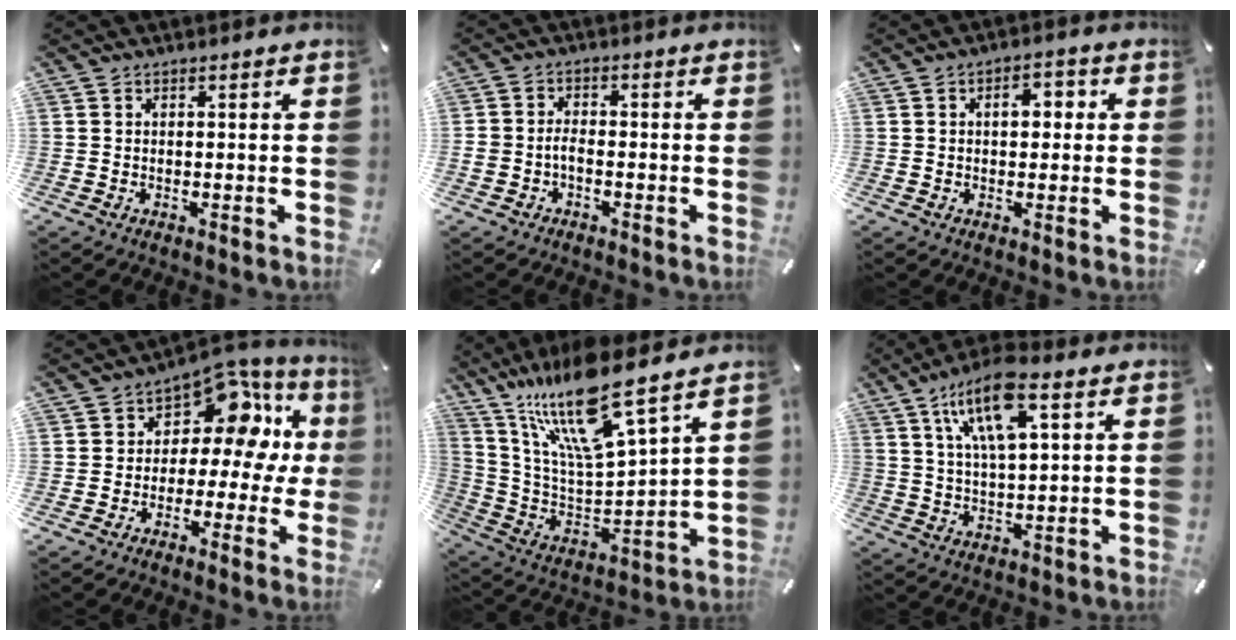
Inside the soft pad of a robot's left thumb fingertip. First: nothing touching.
{"total": 3.2, "force": [-1.5, 2.1, 1.8], "torque": [-0.039, 0.007, -0.031]}
{"total": 4.5, "force": [0.5, 3.0, 3.4], "torque": [-0.037, -0.001, -0.004]}
{"total": 11.3, "force": [5.2, 6.9, 7.3], "torque": [-0.120, -0.042, 0.091]}
{"total": 20.0, "force": [16.0, 3.5, 11.4], "torque": [-0.246, -0.124, 0.269]}
{"total": 13.3, "force": [6.7, 4.7, 10.5], "torque": [-0.207, -0.008, 0.113]}